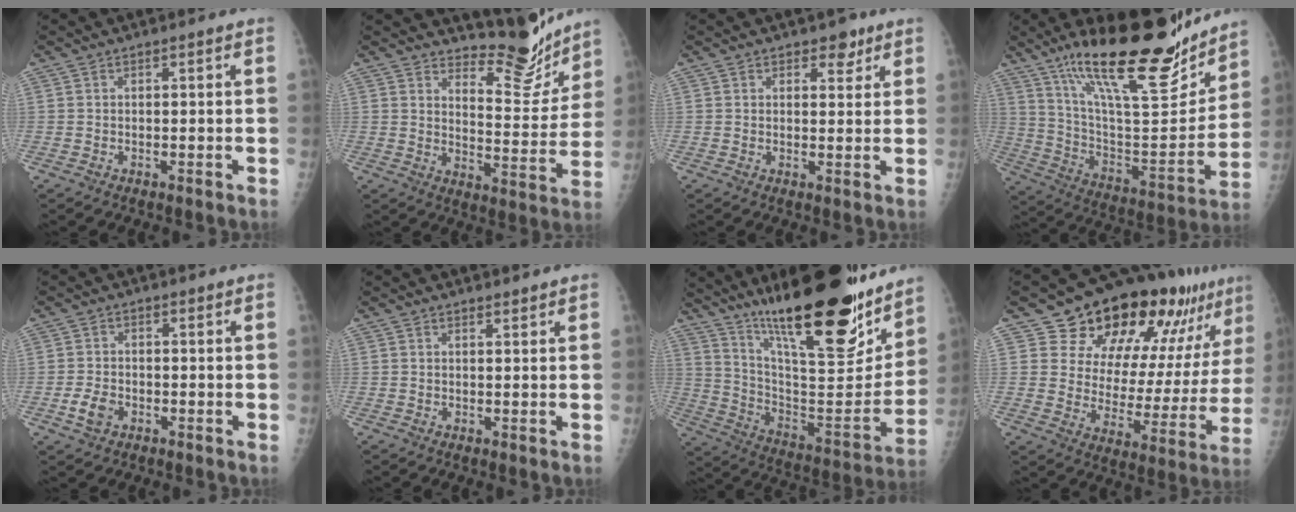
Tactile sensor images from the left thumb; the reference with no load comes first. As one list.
[{"total": 11.0, "force": [10.3, 3.1, 2.6], "torque": [-0.009, -0.095, 0.151]}, {"total": 3.4, "force": [2.2, 2.1, 1.5], "torque": [0.001, -0.011, 0.030]}, {"total": 27.6, "force": [19.8, 7.2, 17.8], "torque": [-0.252, -0.089, 0.329]}, {"total": 3.7, "force": [-1.4, 2.6, 2.2], "torque": [-0.040, 0.004, -0.025]}, {"total": 0.9, "force": [0.8, 0.2, 0.2], "torque": [-0.002, -0.007, 0.014]}, {"total": 30.2, "force": [21.1, 7.6, 20.2], "torque": [-0.286, -0.092, 0.344]}, {"total": 22.8, "force": [15.4, 10.4, 13.2], "torque": [-0.149, -0.059, 0.216]}]